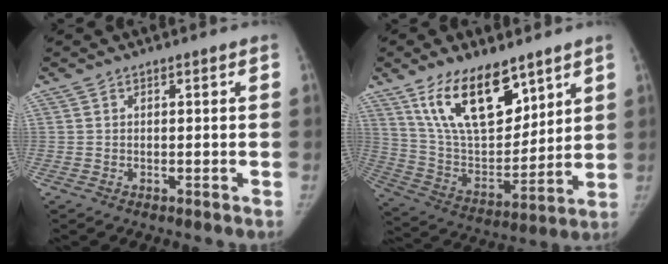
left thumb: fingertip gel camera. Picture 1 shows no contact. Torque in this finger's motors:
{"motor_torque": [1.82, 1.84, 1.60, -1.17, 0.31]}